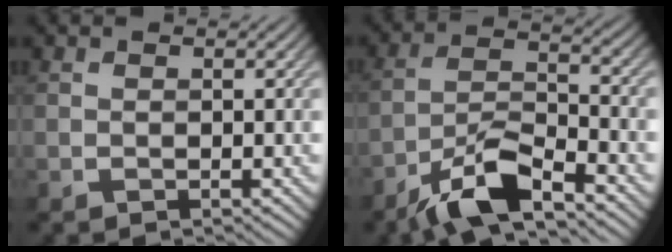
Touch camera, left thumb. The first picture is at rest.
{"total": 8.9, "force": [-6.4, 2.1, 5.9], "torque": [-0.111, 0.003, -0.128]}